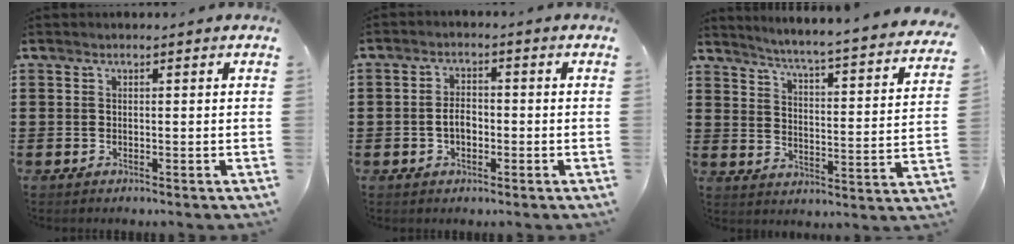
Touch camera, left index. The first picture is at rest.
{"total": 3.0, "force": [-0.7, 1.7, 2.3], "torque": [-0.046, 0.006, -0.014]}
{"total": 3.8, "force": [3.4, -1.0, 1.3], "torque": [-0.047, -0.042, 0.044]}